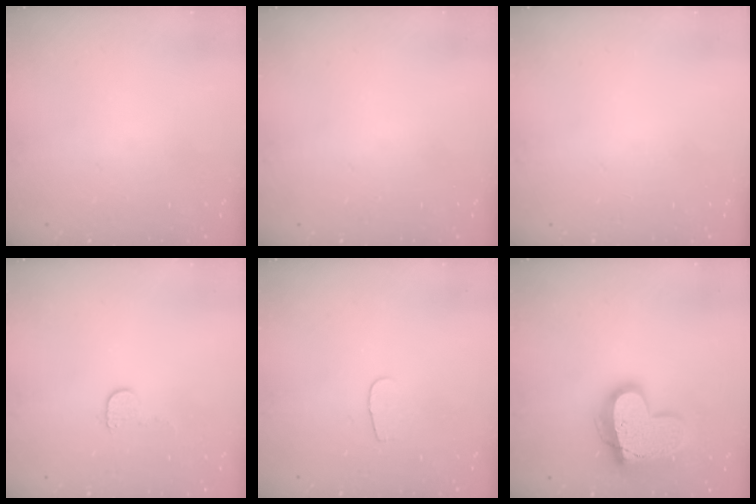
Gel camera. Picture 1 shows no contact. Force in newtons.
{"total": 0.0}
{"total": 0.0}
{"total": 5.0, "press": 4.9, "slide": 0.5}
{"total": 3.2, "press": 3.2, "slide": 0.3}
{"total": 16.8, "press": 16.7, "slide": 1.5}